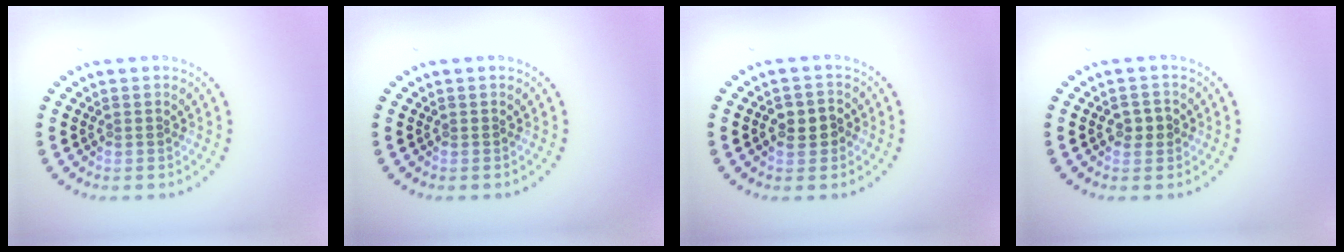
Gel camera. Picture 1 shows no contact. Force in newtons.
{"total": 0.0}
{"total": 2.5, "press": 2.4, "slide": 0.6}
{"total": 1.9, "press": 1.9, "slide": 0.1}